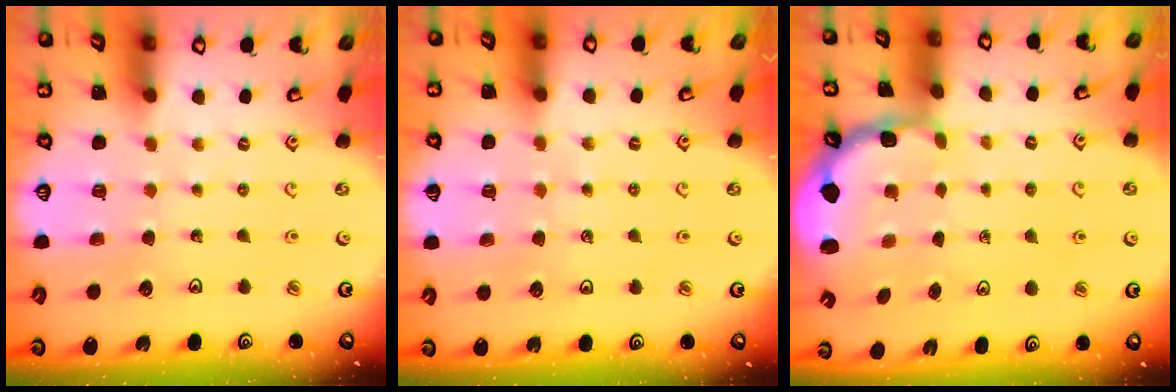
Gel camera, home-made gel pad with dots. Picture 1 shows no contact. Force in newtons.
{"total": 3.8, "press": 3.7, "slide": 0.6}
{"total": 2.4, "press": 1.6, "slide": 1.8}